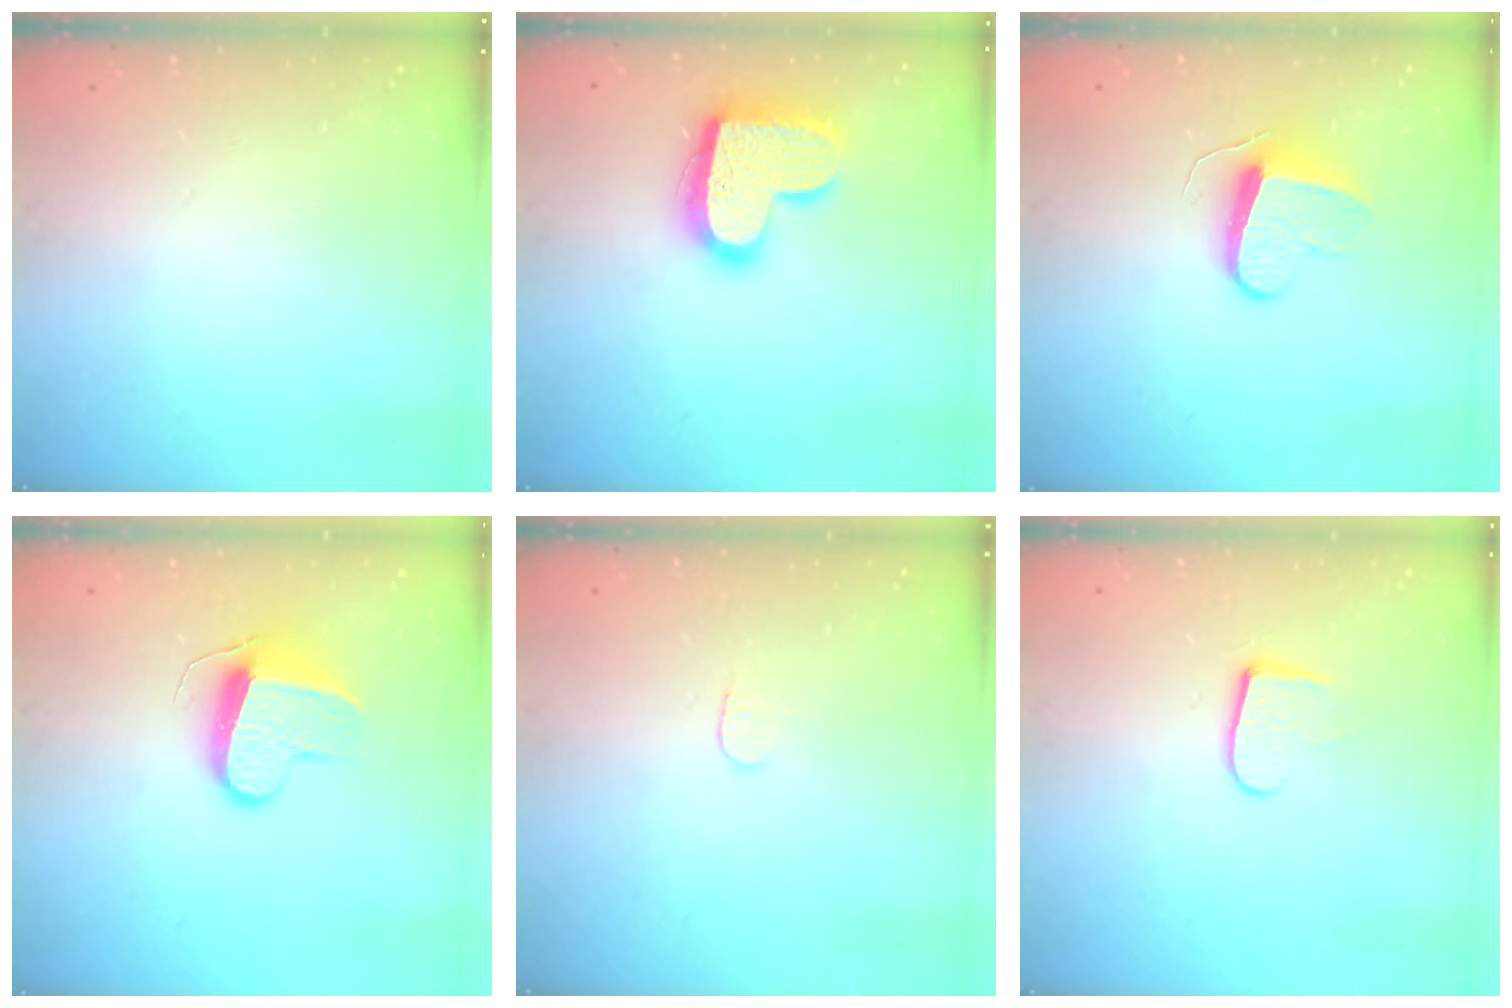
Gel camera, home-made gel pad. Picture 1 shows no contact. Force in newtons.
{"total": 18.5, "press": 18.5, "slide": 1.0}
{"total": 9.3, "press": 9.3, "slide": 0.5}
{"total": 9.9, "press": 9.9, "slide": 0.2}
{"total": 3.4, "press": 3.3, "slide": 0.3}
{"total": 6.9, "press": 6.9, "slide": 0.7}